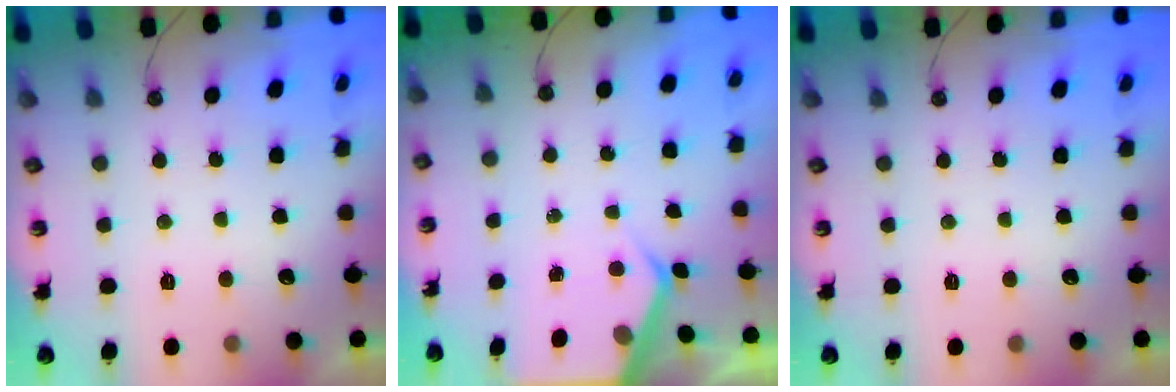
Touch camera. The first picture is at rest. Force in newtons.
{"total": 4.5, "press": 4.4, "slide": 0.6}
{"total": 0.0}